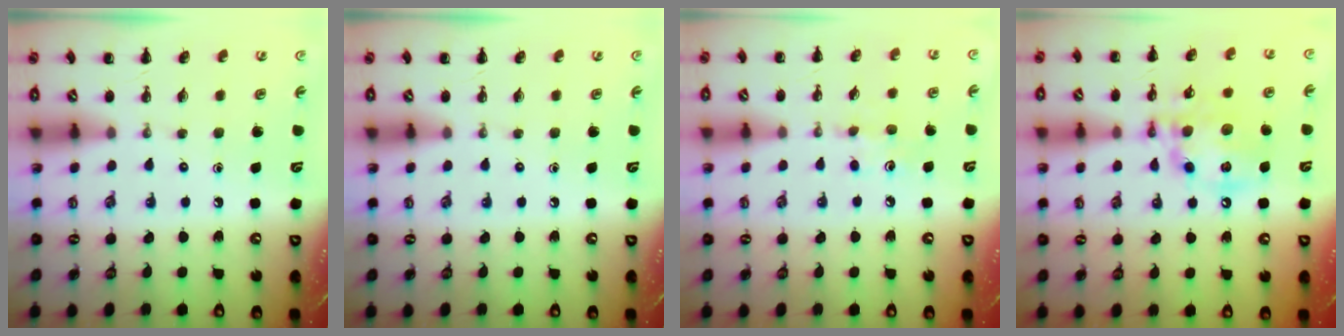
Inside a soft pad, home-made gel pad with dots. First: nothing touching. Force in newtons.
{"total": 0.0}
{"total": 7.6, "press": 7.4, "slide": 1.7}
{"total": 13.9, "press": 13.6, "slide": 3.1}